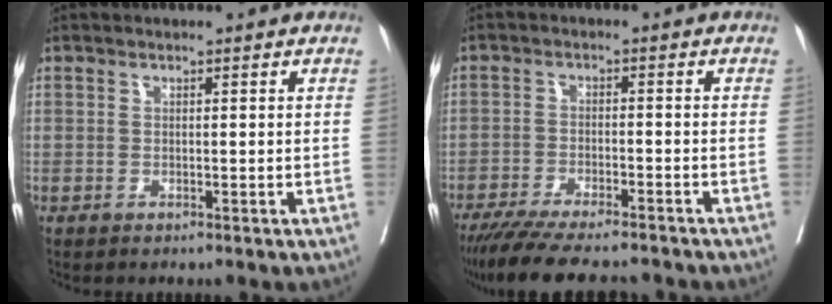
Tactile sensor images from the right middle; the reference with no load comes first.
{"total": 13.5, "force": [-11.9, 1.9, 6.1], "torque": [-0.097, -0.022, -0.177]}